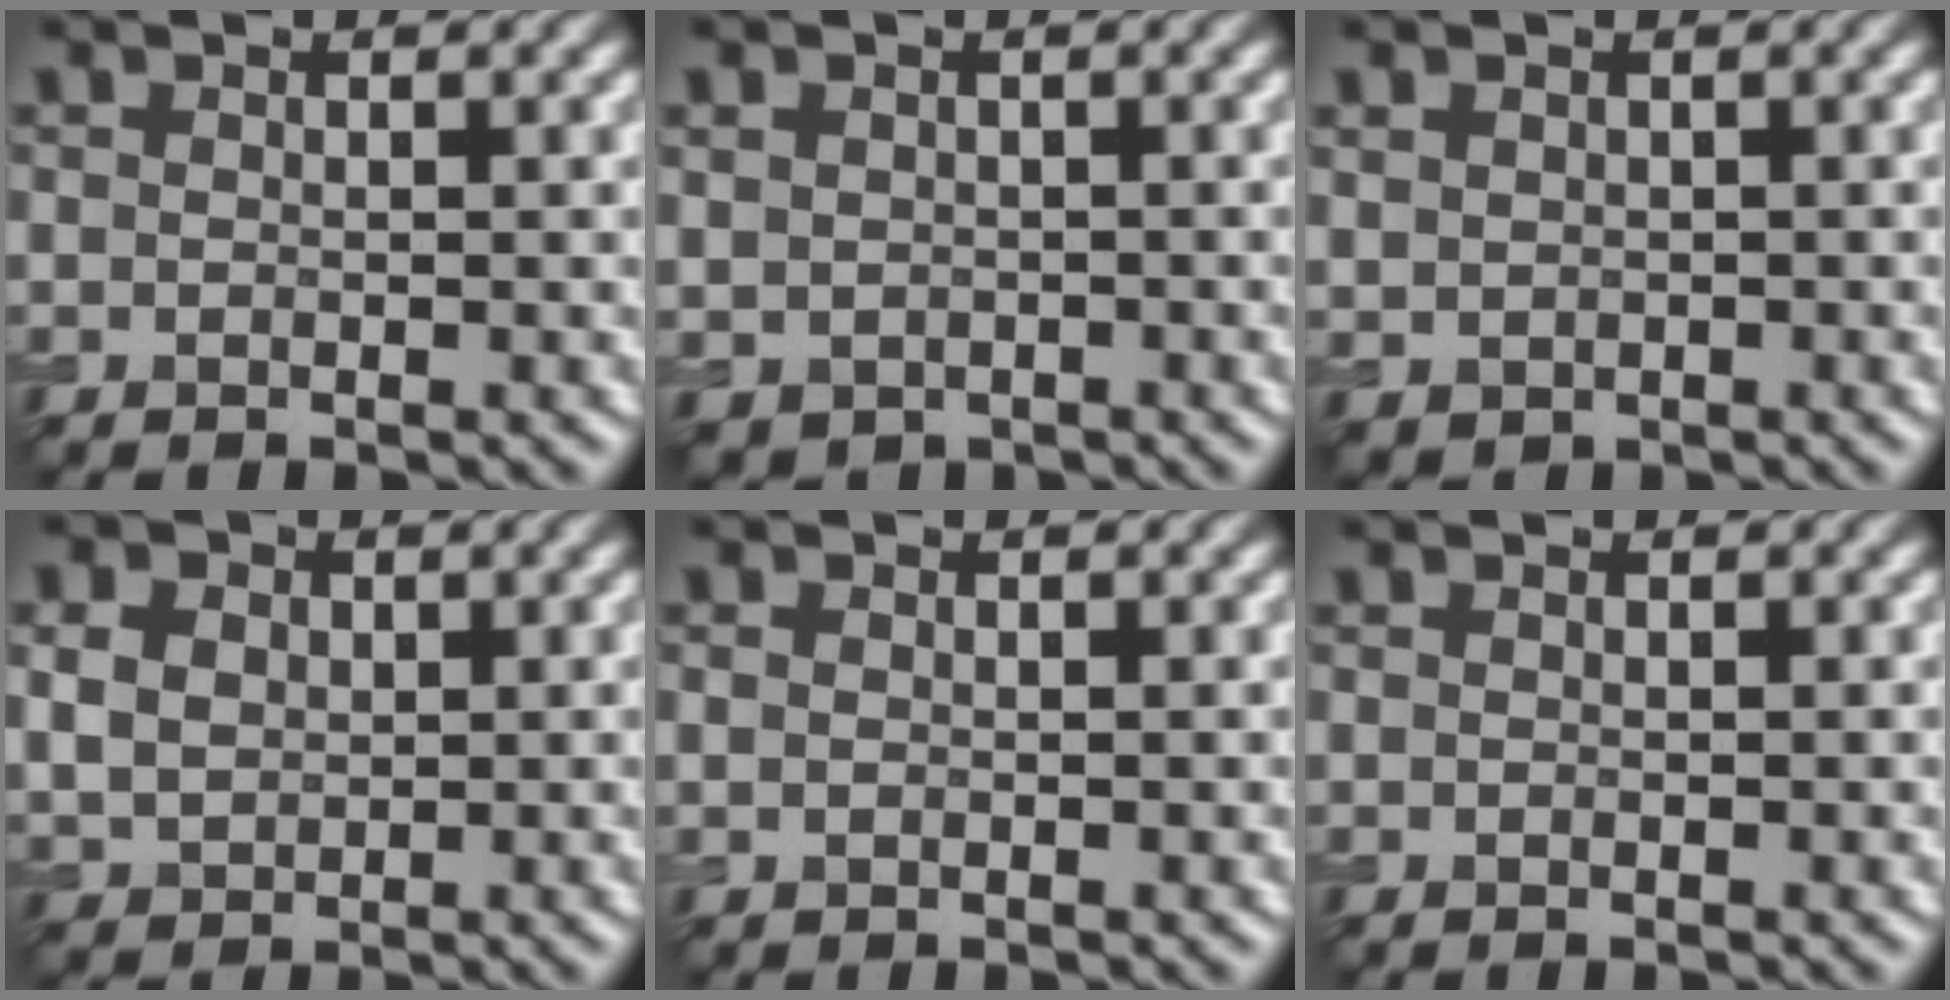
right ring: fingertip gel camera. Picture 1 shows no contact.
{"total": 2.0, "force": [-0.2, 1.9, 0.5], "torque": [-0.015, -0.008, -0.001]}
{"total": 1.6, "force": [0.3, 1.5, 0.4], "torque": [-0.010, -0.004, 0.007]}
{"total": 4.1, "force": [1.0, 3.3, 2.2], "torque": [-0.060, 0.008, 0.012]}
{"total": 0.6, "force": [0.0, 0.5, 0.3], "torque": [-0.006, -0.001, 0.001]}
{"total": 0.0}